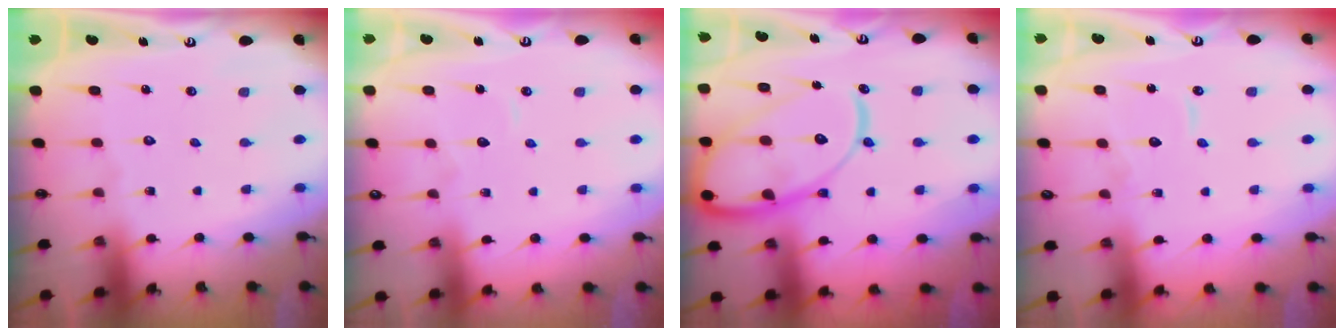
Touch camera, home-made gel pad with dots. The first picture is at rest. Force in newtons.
{"total": 3.4, "press": 3.4, "slide": 0.4}
{"total": 19.7, "press": 19.6, "slide": 1.8}
{"total": 6.4, "press": 6.4, "slide": 0.5}